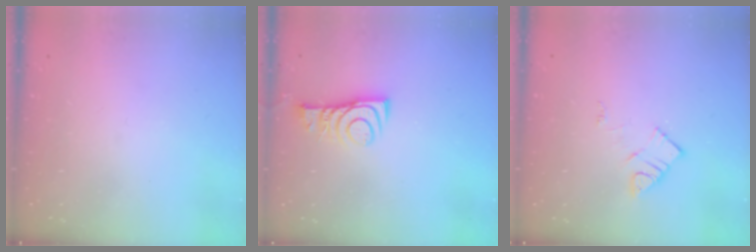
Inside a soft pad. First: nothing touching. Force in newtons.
{"total": 8.9, "press": 8.8, "slide": 0.8}
{"total": 6.6, "press": 6.6, "slide": 0.3}